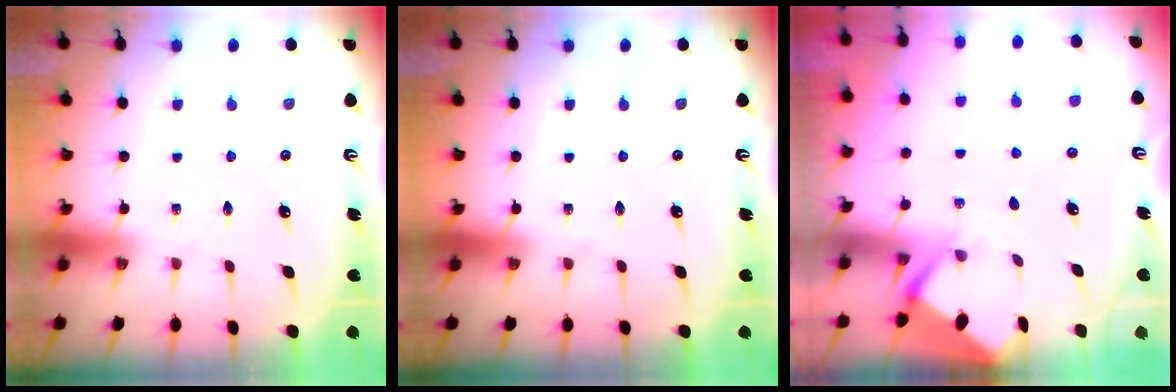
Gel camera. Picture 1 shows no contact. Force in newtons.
{"total": 0.0}
{"total": 2.6, "press": 2.6, "slide": 0.4}